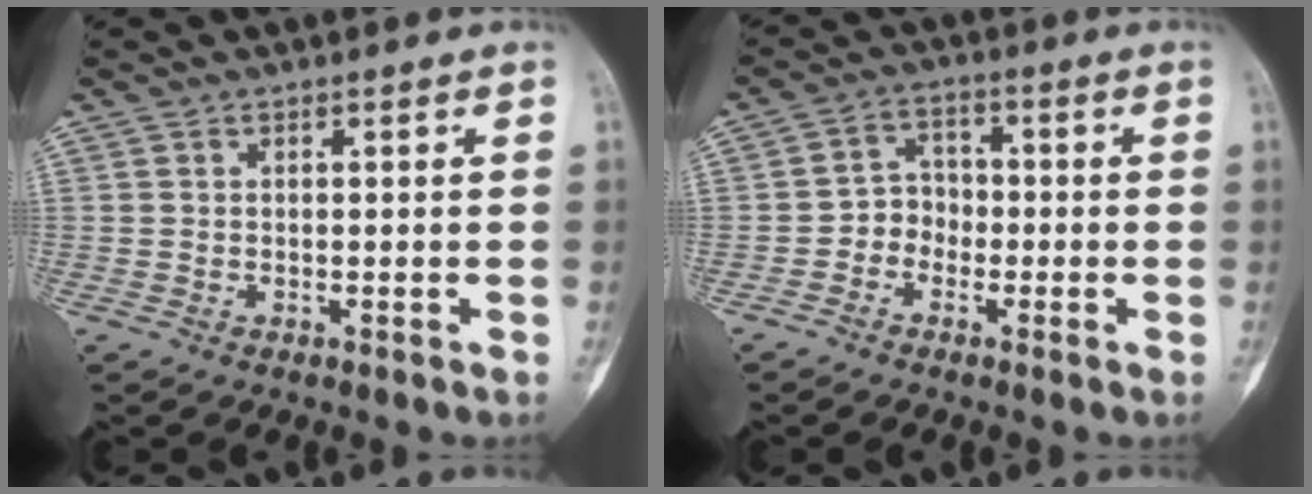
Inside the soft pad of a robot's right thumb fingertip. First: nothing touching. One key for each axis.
{"total": 4.7, "fx": -1.8, "fy": 4.0, "fz": 1.6, "tx": 0.001, "ty": 0.022, "tz": -0.045}